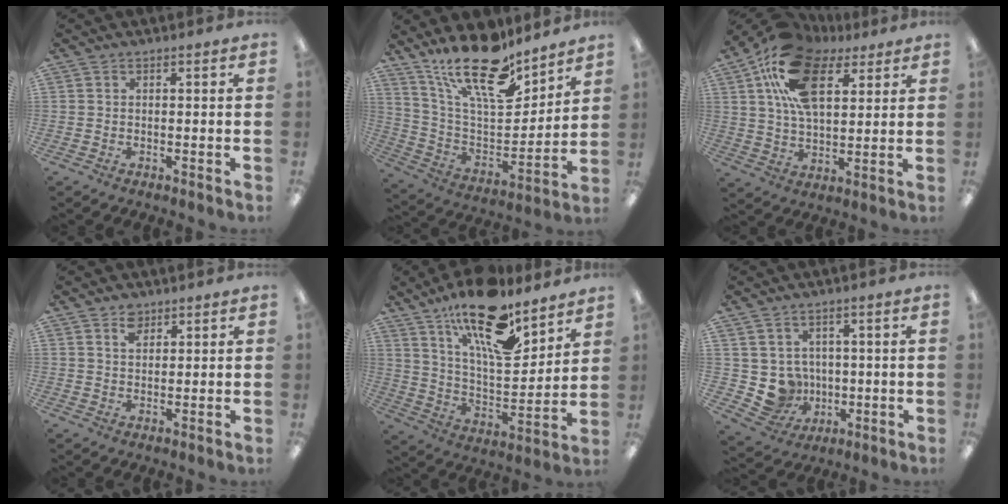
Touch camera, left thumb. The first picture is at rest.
{"total": 21.7, "force": [15.7, 8.2, 12.6], "torque": [-0.222, -0.096, 0.276]}
{"total": 19.6, "force": [9.6, 10.7, 13.3], "torque": [-0.258, -0.018, 0.170]}
{"total": 3.3, "force": [2.3, 2.0, 1.3], "torque": [-0.013, -0.007, 0.042]}
{"total": 20.6, "force": [13.9, 7.8, 13.0], "torque": [-0.215, -0.080, 0.236]}
{"total": 7.1, "force": [1.1, 6.9, 0.9], "torque": [-0.039, -0.010, 0.033]}